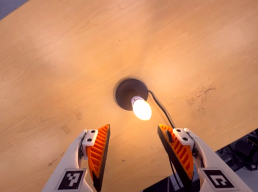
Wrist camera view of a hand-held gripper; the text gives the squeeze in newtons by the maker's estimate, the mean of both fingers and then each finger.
{"total": 0.0}